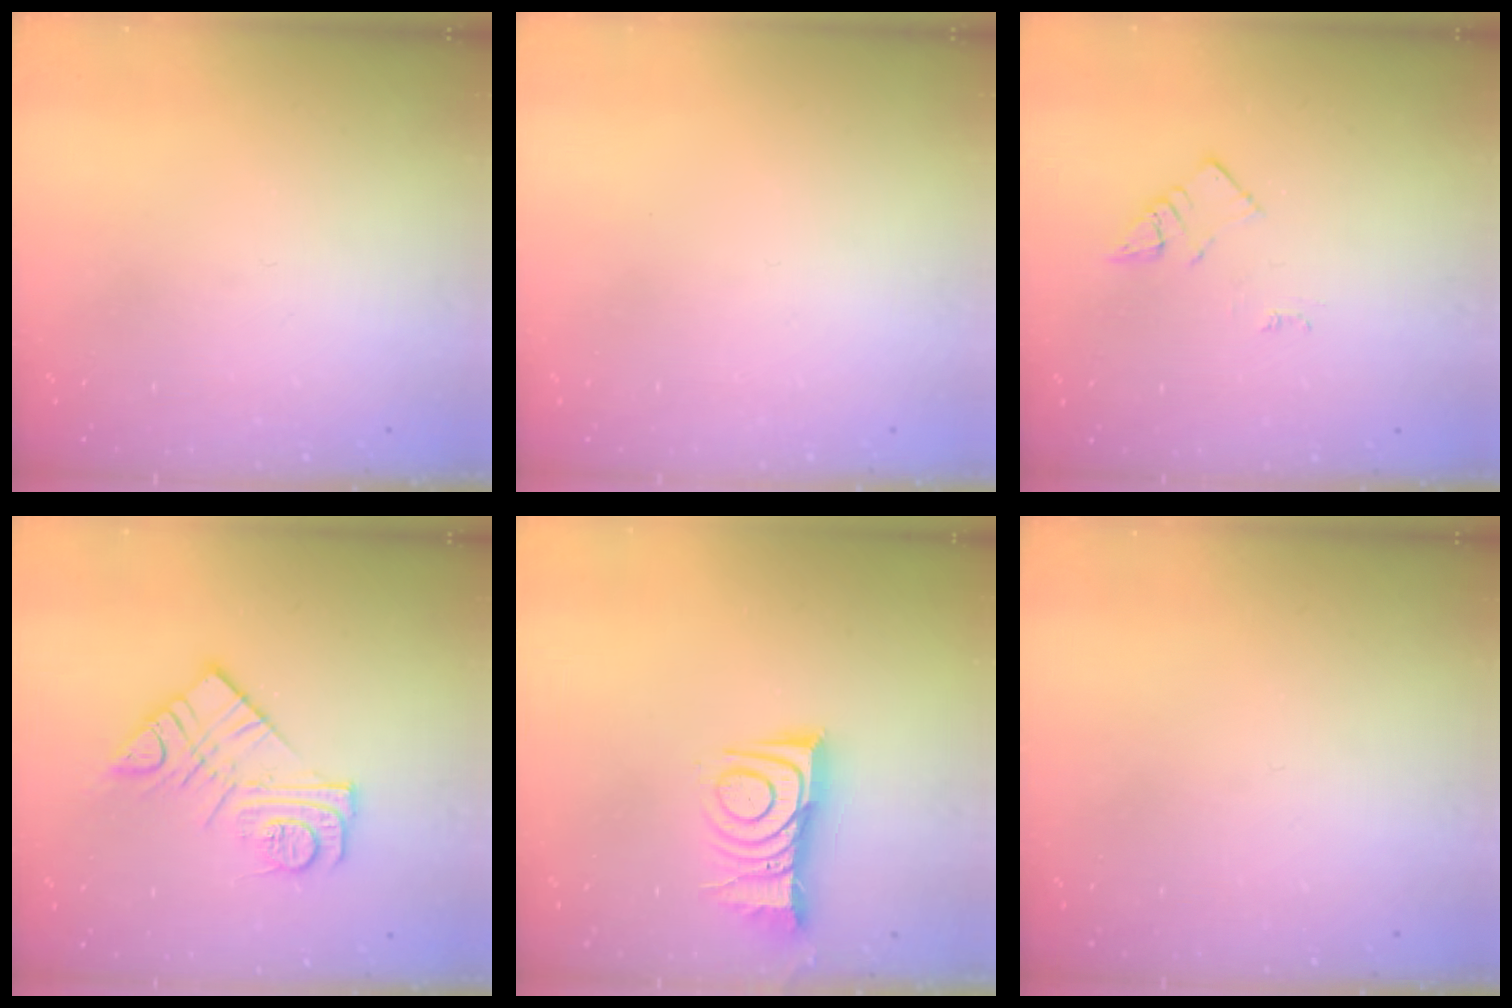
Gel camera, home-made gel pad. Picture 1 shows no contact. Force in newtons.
{"total": 1.6, "press": 1.6, "slide": 0.1}
{"total": 2.7, "press": 2.6, "slide": 0.4}
{"total": 12.3, "press": 12.2, "slide": 0.8}
{"total": 10.1, "press": 10.0, "slide": 0.9}
{"total": 0.0}